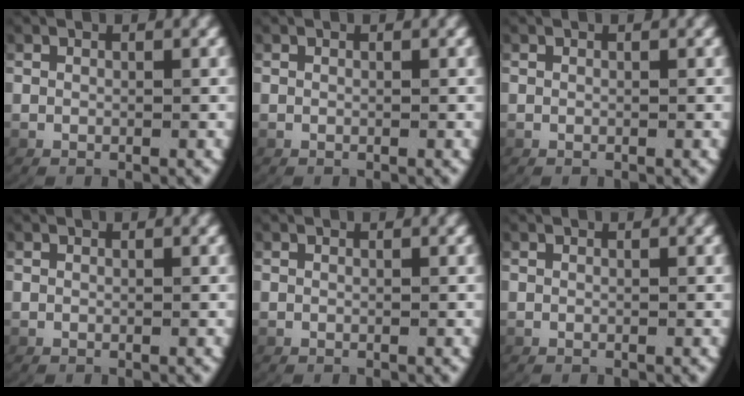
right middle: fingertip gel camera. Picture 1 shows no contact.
{"total": 0.0}
{"total": 0.0}
{"total": 0.0}
{"total": 0.0}
{"total": 0.0}